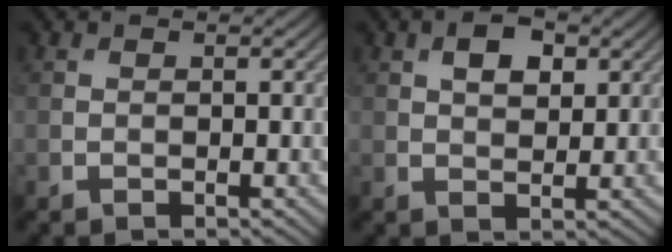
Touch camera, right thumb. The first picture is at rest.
{"total": 4.0, "force": [1.6, 2.2, 2.9], "torque": [-0.052, 0.003, 0.026]}